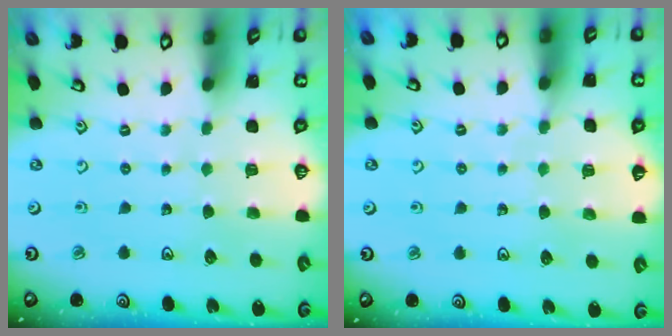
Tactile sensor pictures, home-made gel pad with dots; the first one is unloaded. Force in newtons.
{"total": 6.0, "press": 5.9, "slide": 1.3}